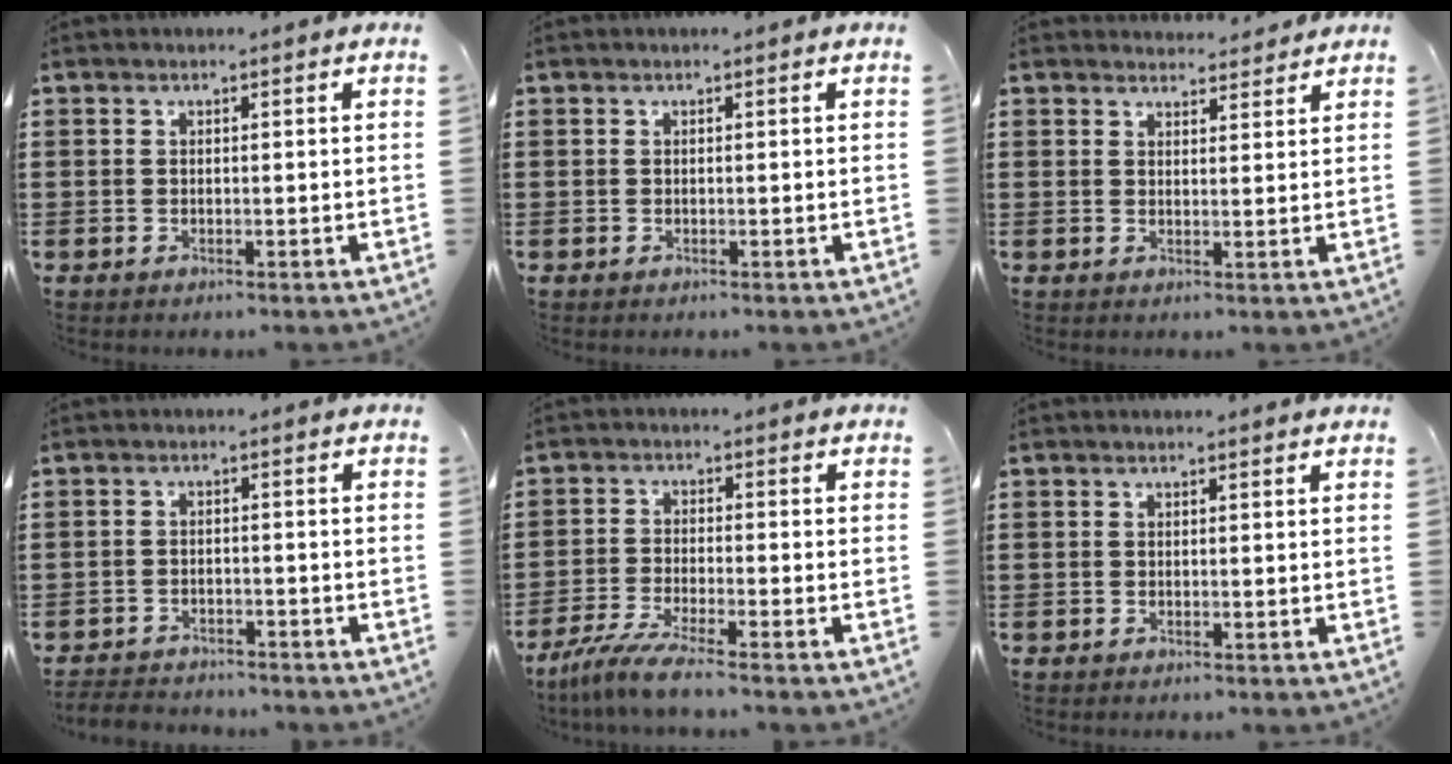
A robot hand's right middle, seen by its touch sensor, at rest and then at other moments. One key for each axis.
{"total": 0.0}
{"total": 2.8, "fx": 2.7, "fy": 0.5, "fz": -0.2, "tx": 0.004, "ty": -0.007, "tz": 0.050}
{"total": 2.8, "fx": -2.7, "fy": 0.6, "fz": -0.2, "tx": -0.005, "ty": -0.001, "tz": -0.060}
{"total": 5.3, "fx": -4.6, "fy": -0.2, "fz": 2.7, "tx": -0.072, "ty": -0.022, "tz": -0.094}
{"total": 0.0}